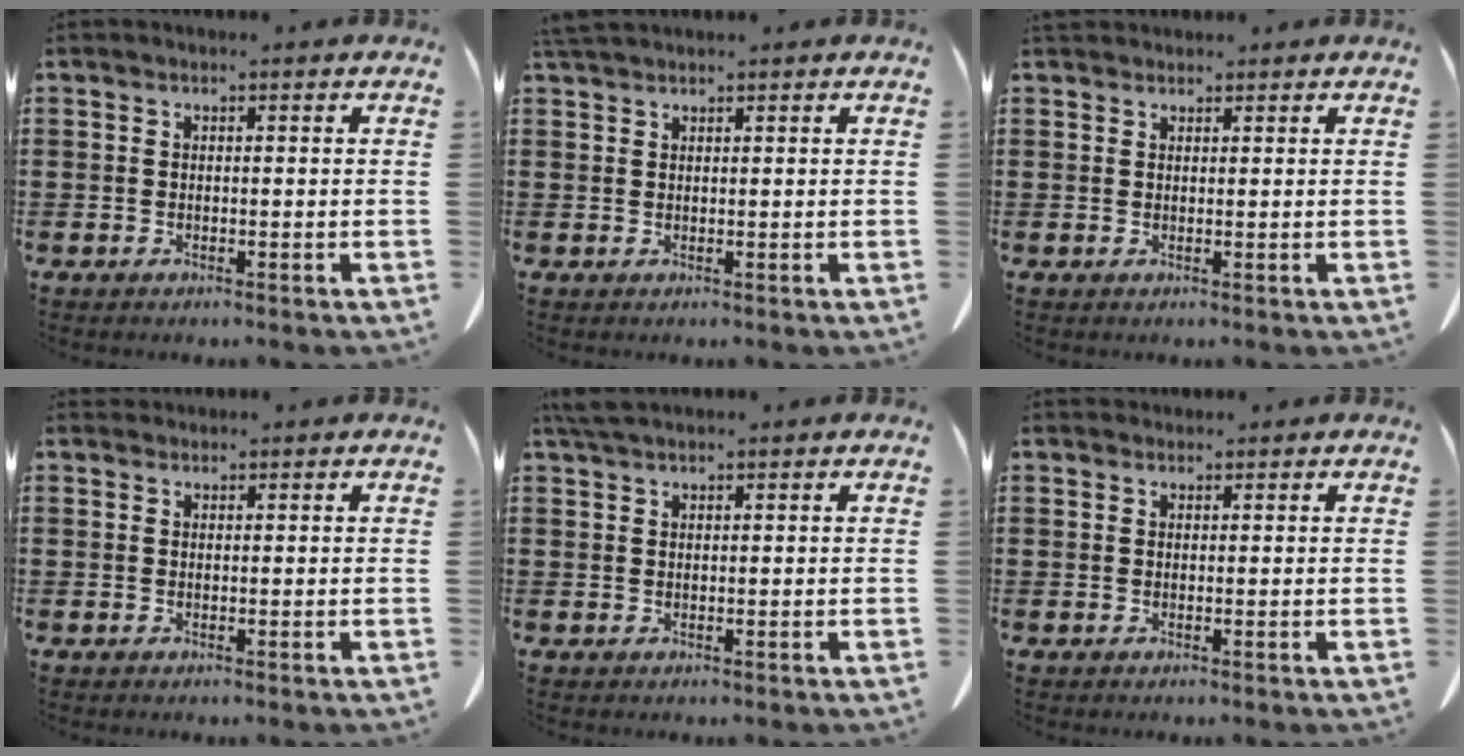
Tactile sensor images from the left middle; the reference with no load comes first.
{"total": 1.9, "force": [1.7, 0.3, 0.8], "torque": [-0.021, 0.000, 0.034]}
{"total": 1.2, "force": [1.1, 0.4, 0.1], "torque": [-0.006, 0.000, 0.024]}
{"total": 0.8, "force": [0.7, 0.3, 0.0], "torque": [-0.003, -0.001, 0.015]}
{"total": 2.6, "force": [2.0, 0.7, 1.6], "torque": [-0.038, 0.002, 0.039]}
{"total": 0.9, "force": [0.8, 0.3, 0.0], "torque": [0.005, -0.004, 0.016]}